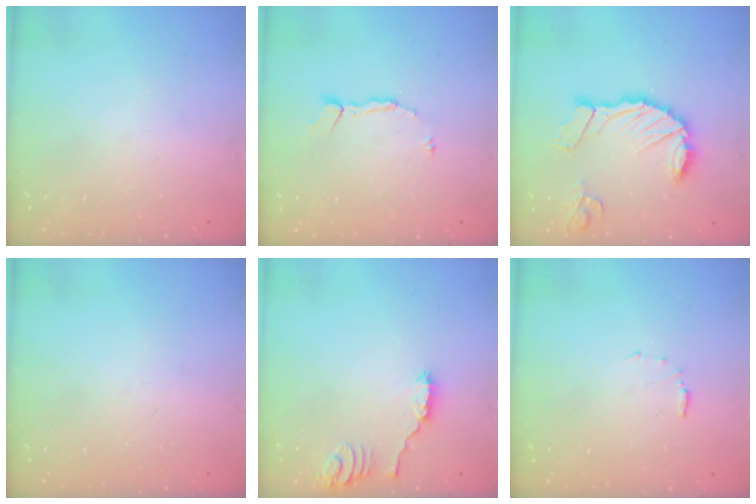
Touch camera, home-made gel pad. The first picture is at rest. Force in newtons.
{"total": 4.0, "press": 4.0, "slide": 0.1}
{"total": 14.7, "press": 14.6, "slide": 1.6}
{"total": 0.0}
{"total": 2.3, "press": 2.3, "slide": 0.2}
{"total": 6.0, "press": 6.0, "slide": 0.4}